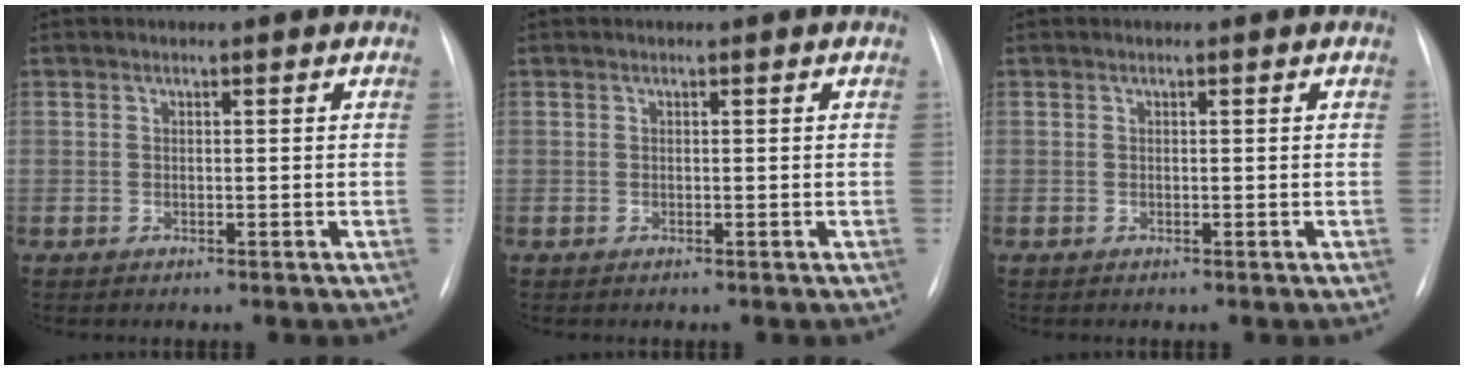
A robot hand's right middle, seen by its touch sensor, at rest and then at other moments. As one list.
[{"total": 0.0}, {"total": 0.0}]